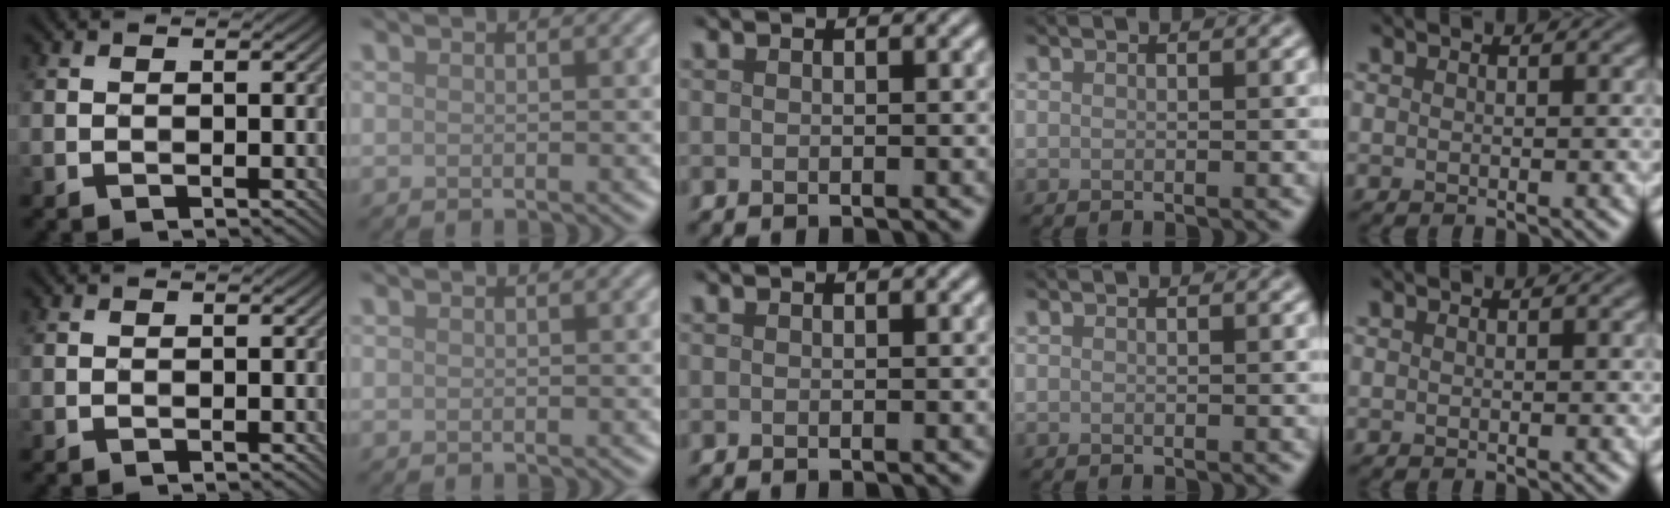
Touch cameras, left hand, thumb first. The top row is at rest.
{}